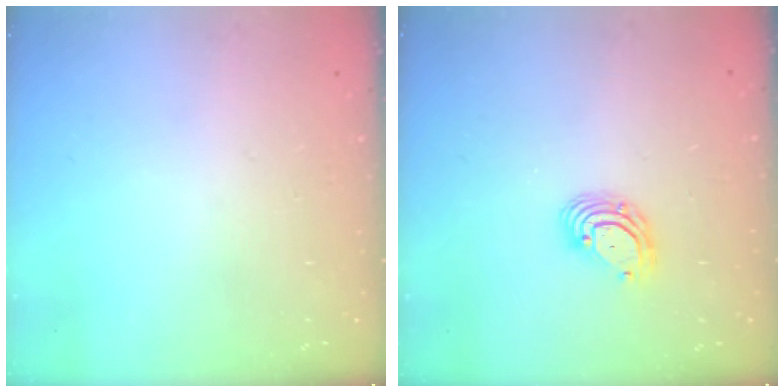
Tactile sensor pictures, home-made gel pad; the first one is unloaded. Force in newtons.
{"total": 5.8, "press": 5.7, "slide": 0.8}